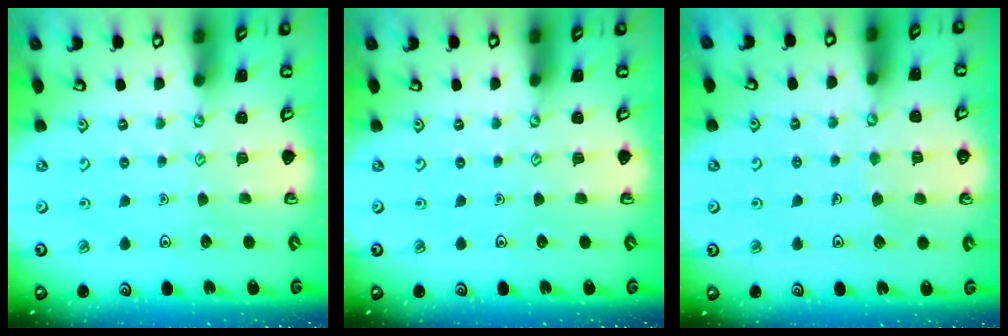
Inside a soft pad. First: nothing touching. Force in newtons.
{"total": 0.0}
{"total": 3.4, "press": 3.4, "slide": 0.2}